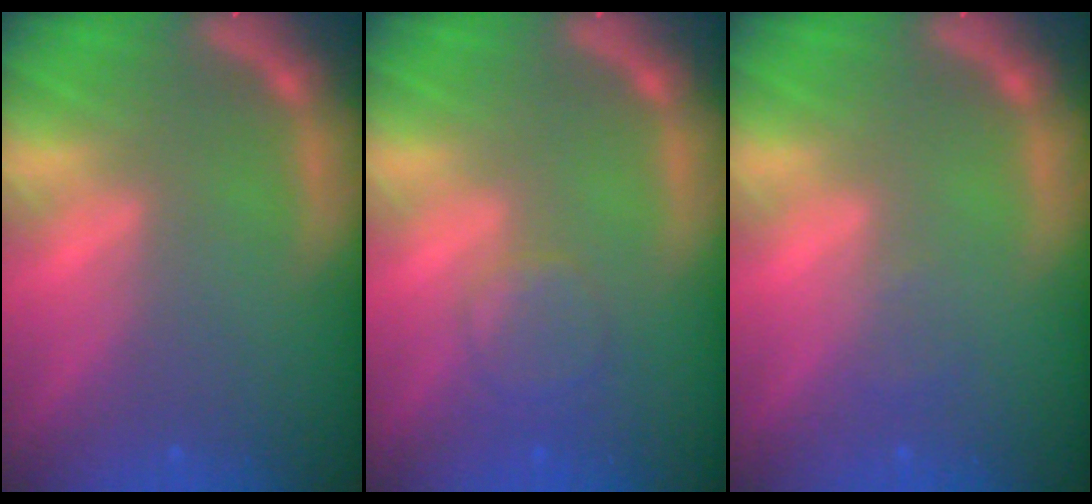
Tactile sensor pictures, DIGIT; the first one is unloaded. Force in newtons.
{"total": 2.9}
{"total": 0.9}